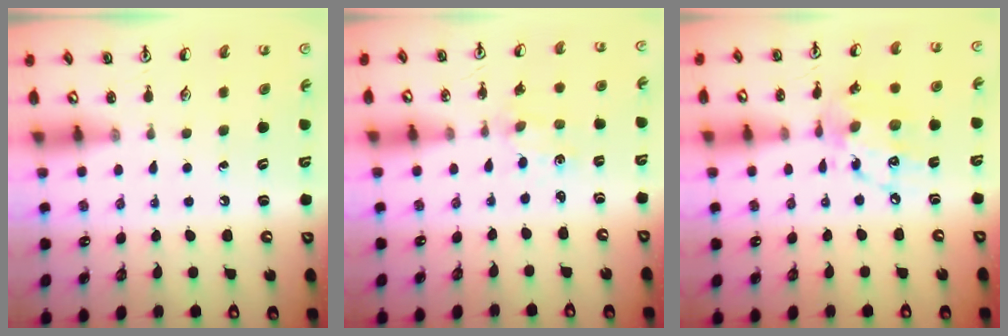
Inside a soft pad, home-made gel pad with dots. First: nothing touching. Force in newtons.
{"total": 0.0}
{"total": 13.2, "press": 13.2, "slide": 0.9}